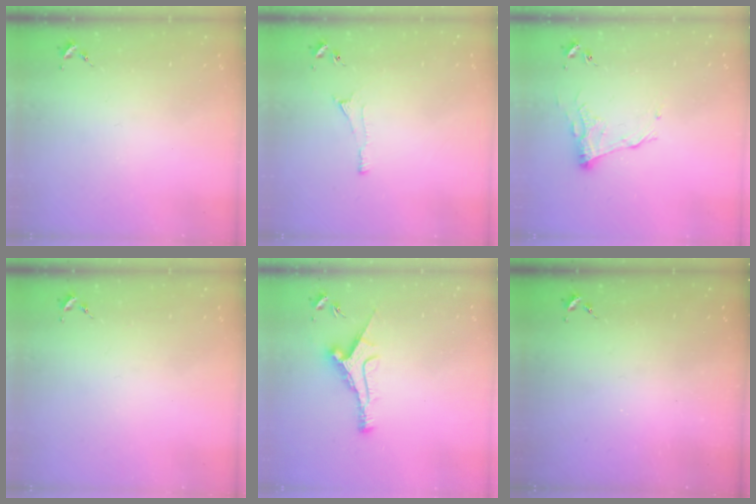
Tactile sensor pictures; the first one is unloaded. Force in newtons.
{"total": 4.9, "press": 4.8, "slide": 0.6}
{"total": 11.0, "press": 11.0, "slide": 0.6}
{"total": 0.0}
{"total": 10.4, "press": 10.4, "slide": 0.4}
{"total": 0.0}